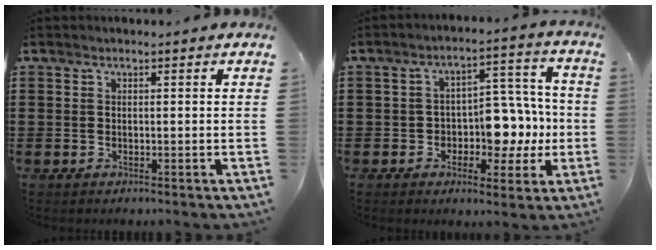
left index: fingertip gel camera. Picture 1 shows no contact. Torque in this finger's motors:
{"motor_torque": [1.22, 0.52, 0.29, 0.07]}